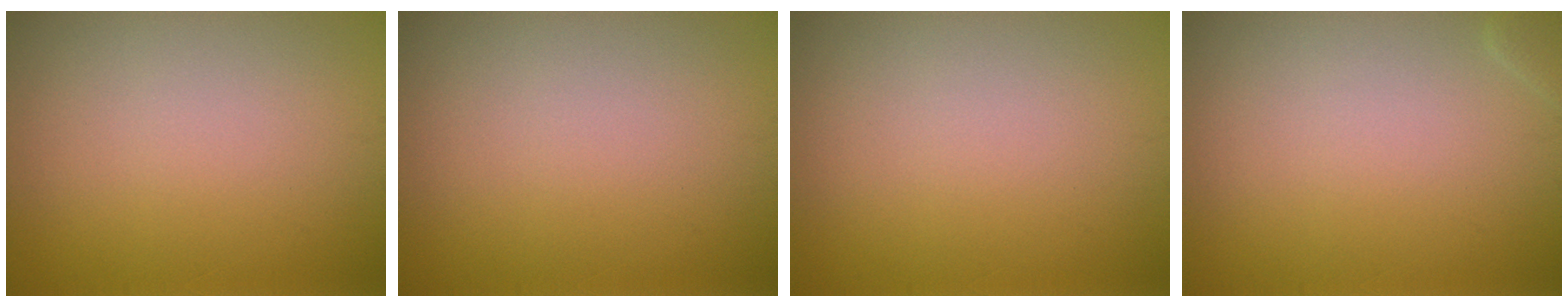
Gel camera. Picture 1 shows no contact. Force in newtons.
{"total": 0.0}
{"total": 0.0}
{"total": 0.7, "press": 0.7, "slide": 0.1}